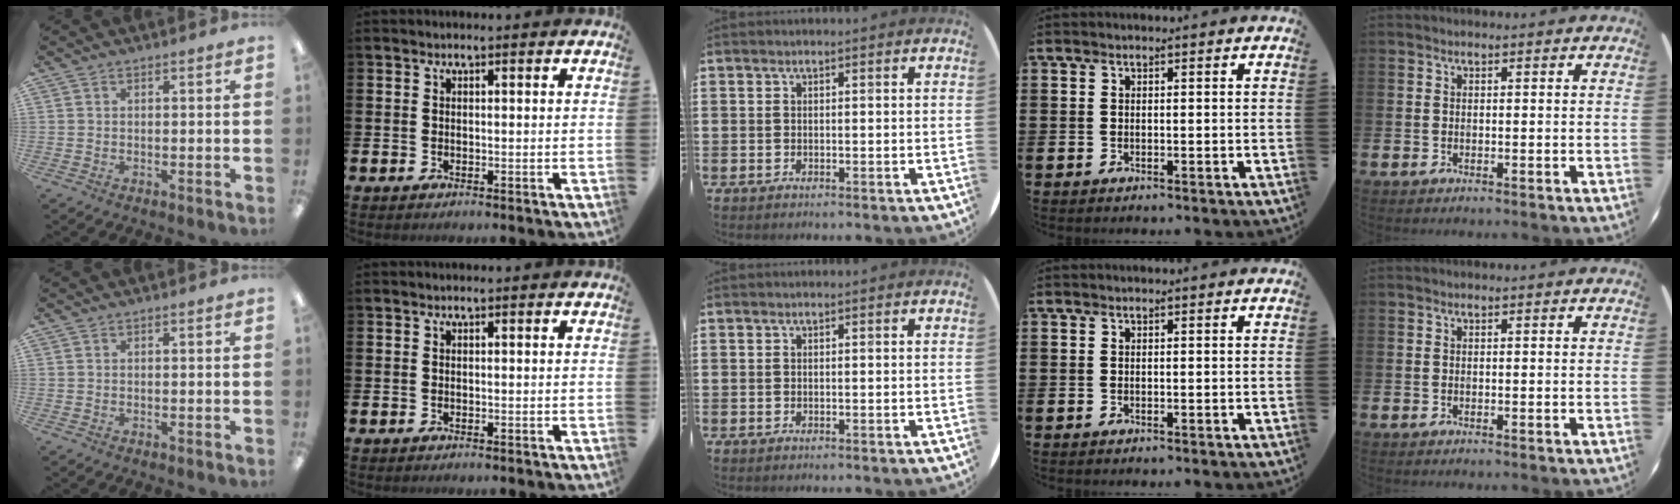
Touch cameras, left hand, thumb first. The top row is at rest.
{}